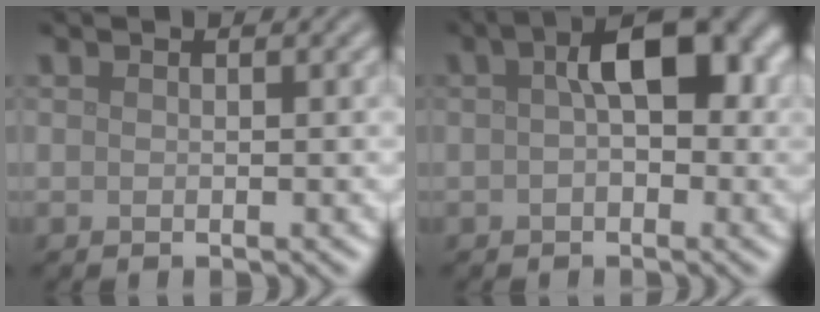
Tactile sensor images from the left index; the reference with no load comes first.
{"total": 6.3, "force": [1.0, 3.1, 5.4], "torque": [-0.068, 0.013, 0.007]}